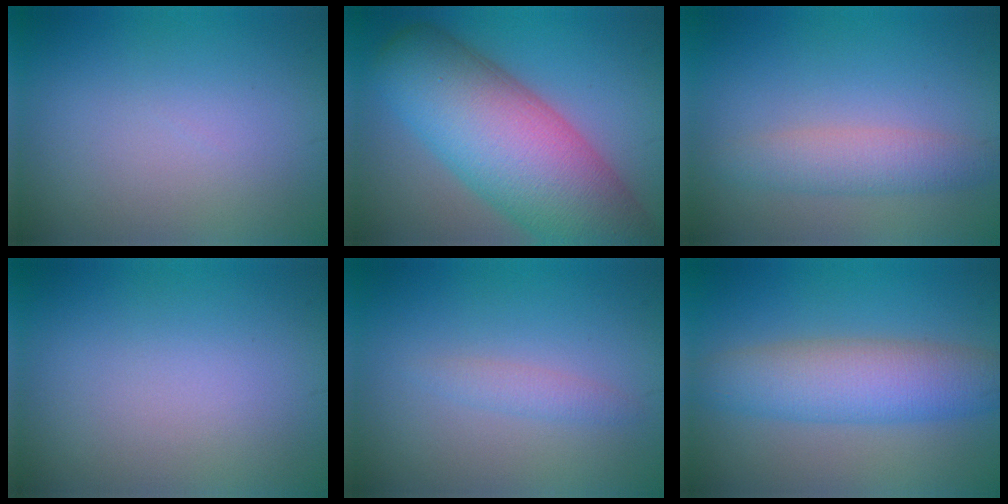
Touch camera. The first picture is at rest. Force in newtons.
{"total": 13.9, "press": 13.9, "slide": 0.7}
{"total": 3.0, "press": 3.0, "slide": 0.0}
{"total": 0.0}
{"total": 1.3, "press": 1.3, "slide": 0.0}
{"total": 6.2, "press": 6.2, "slide": 0.0}